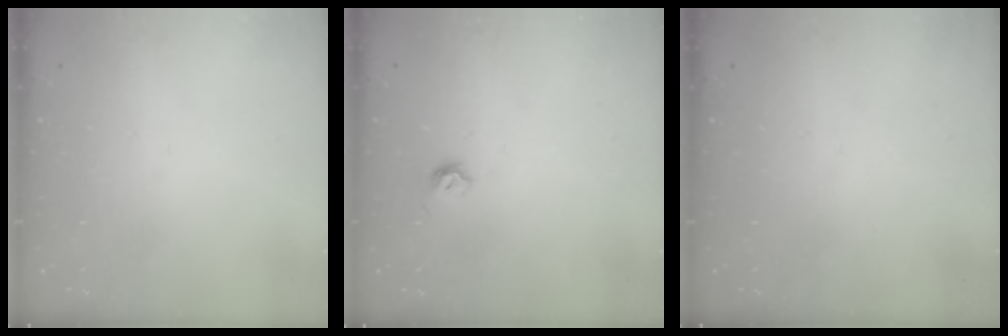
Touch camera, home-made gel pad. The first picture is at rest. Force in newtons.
{"total": 4.5, "press": 4.3, "slide": 1.0}
{"total": 0.0}